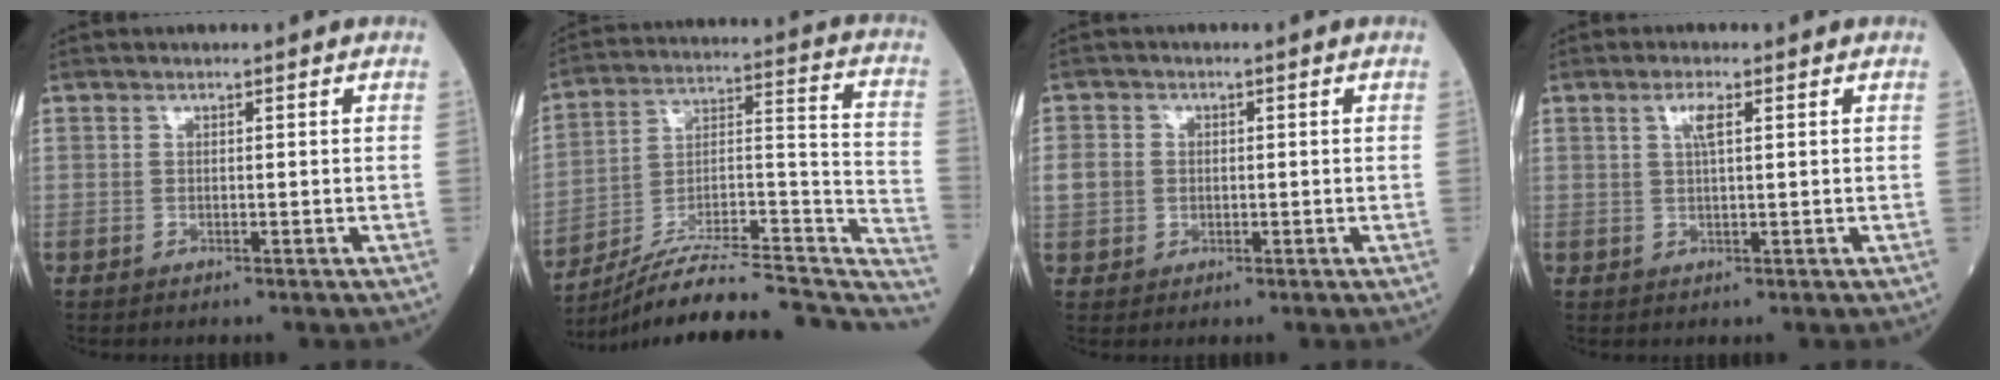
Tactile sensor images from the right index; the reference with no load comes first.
{"total": 24.2, "force": [-21.5, 4.0, 10.3], "torque": [-0.111, 0.041, -0.323]}
{"total": 3.7, "force": [0.1, 3.3, 1.5], "torque": [-0.034, 0.011, 0.004]}
{"total": 2.5, "force": [1.0, 0.5, 2.2], "torque": [-0.045, 0.003, 0.018]}